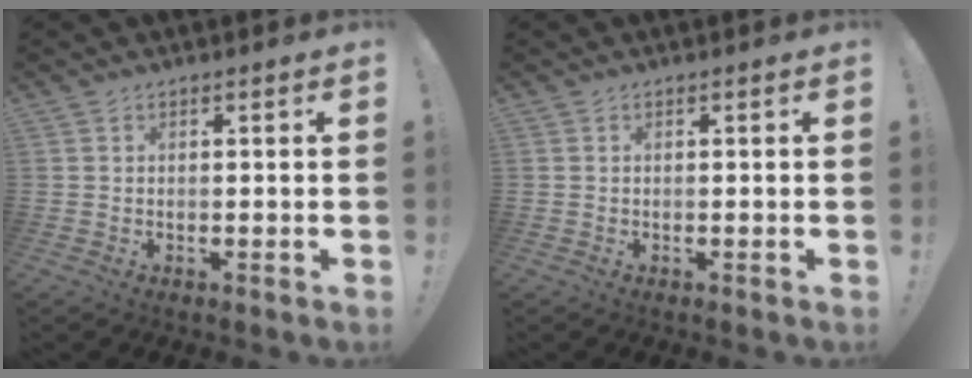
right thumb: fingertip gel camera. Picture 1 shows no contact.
{"total": 0.0}